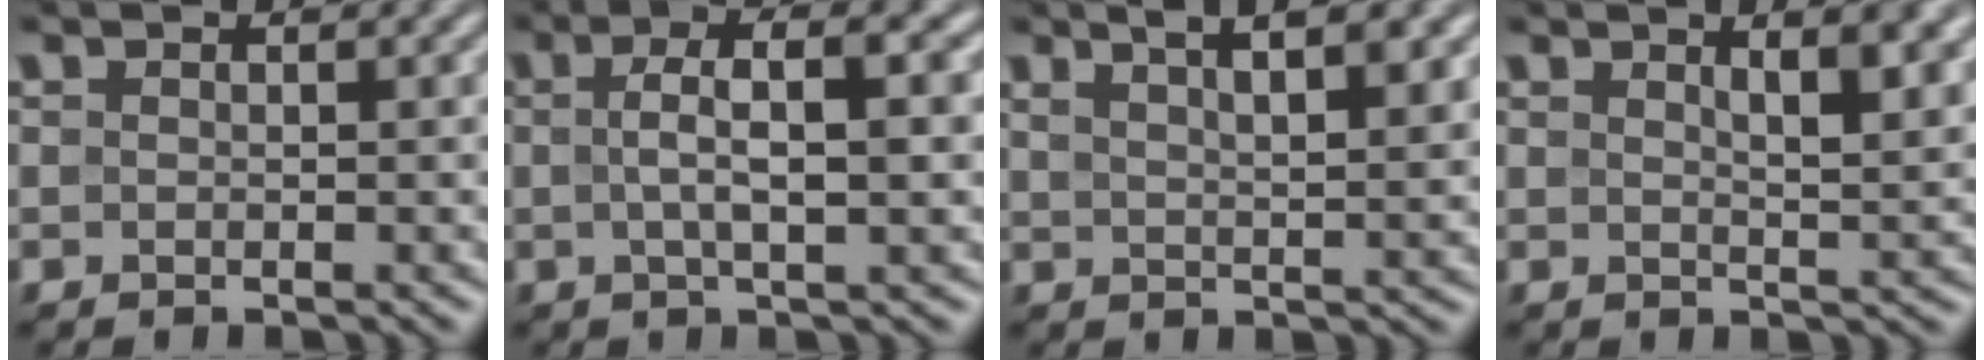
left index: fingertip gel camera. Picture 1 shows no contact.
{"total": 4.9, "force": [0.6, 1.2, 4.7], "torque": [-0.081, 0.011, 0.007]}
{"total": 5.9, "force": [3.8, 1.6, 4.3], "torque": [-0.046, 0.019, 0.045]}
{"total": 5.8, "force": [3.0, 1.8, 4.6], "torque": [-0.037, 0.018, 0.027]}